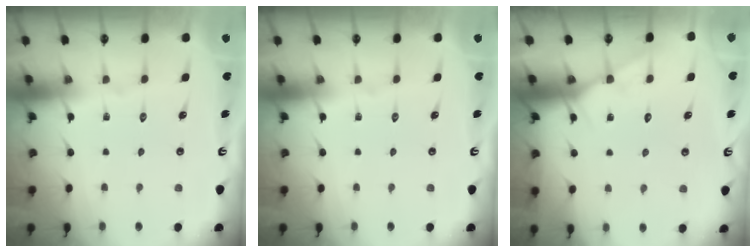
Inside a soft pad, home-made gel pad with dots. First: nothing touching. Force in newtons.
{"total": 0.0}
{"total": 4.4, "press": 4.4, "slide": 0.3}